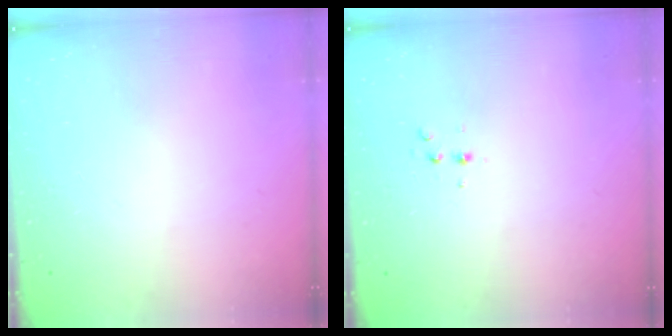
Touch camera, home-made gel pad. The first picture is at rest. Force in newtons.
{"total": 3.7, "press": 3.5, "slide": 1.1}